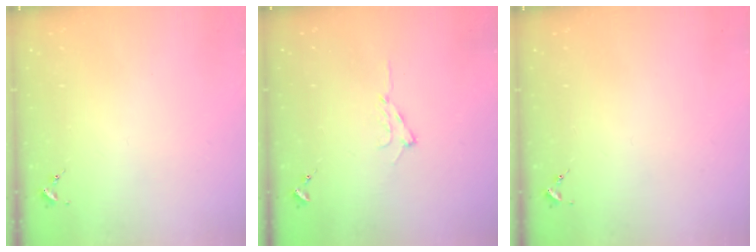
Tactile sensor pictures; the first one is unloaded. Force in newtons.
{"total": 7.4, "press": 7.3, "slide": 0.8}
{"total": 0.0}